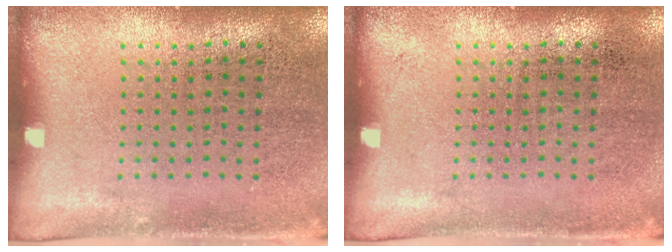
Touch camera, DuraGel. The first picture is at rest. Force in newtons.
{"total": 0.0}